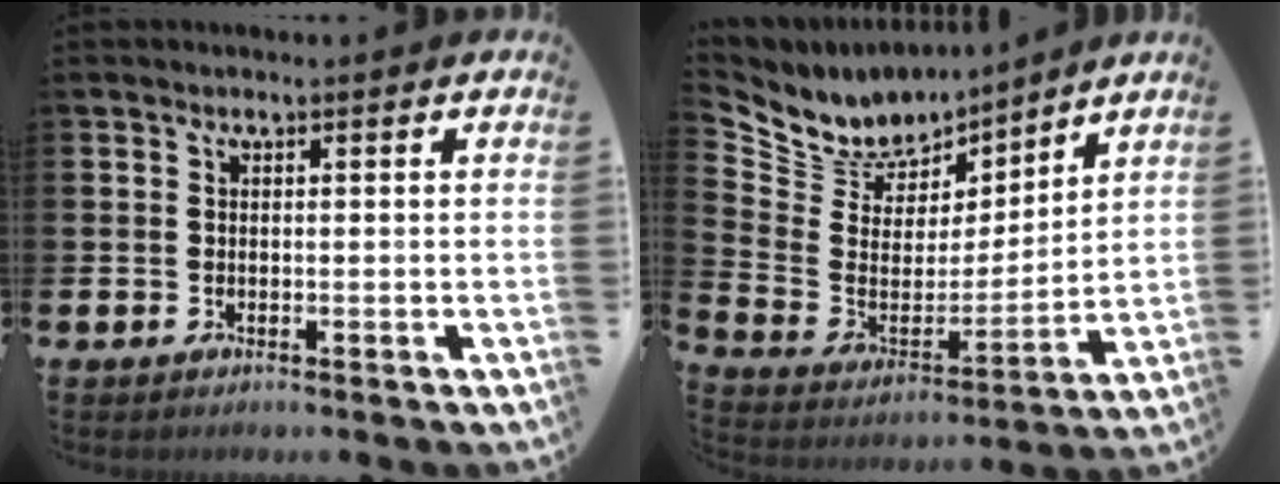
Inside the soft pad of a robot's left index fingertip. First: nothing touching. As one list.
[{"total": 8.2, "force": [7.6, 3.0, -0.4], "torque": [-0.049, -0.064, 0.138]}]